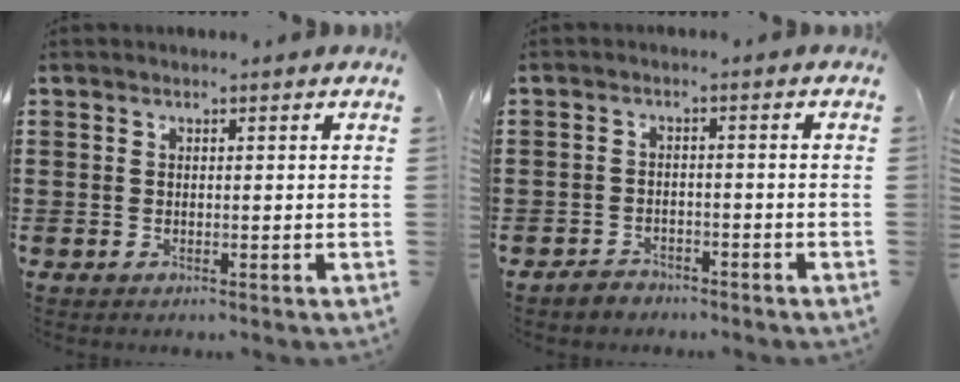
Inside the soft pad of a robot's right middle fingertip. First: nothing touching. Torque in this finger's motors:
{"motor_torque": [1.78, 0.36, -0.02, 0.00]}